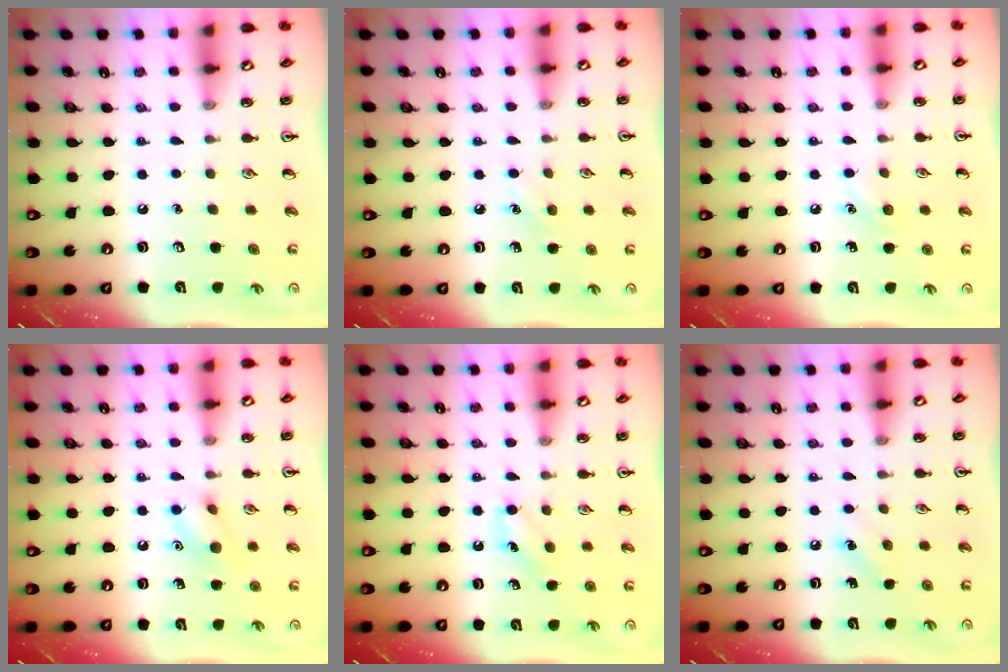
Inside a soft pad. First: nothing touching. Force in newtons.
{"total": 5.3, "press": 5.0, "slide": 1.6}
{"total": 5.7, "press": 5.4, "slide": 1.6}
{"total": 8.5, "press": 8.4, "slide": 1.1}
{"total": 4.9, "press": 4.7, "slide": 1.3}
{"total": 6.3, "press": 6.0, "slide": 1.8}